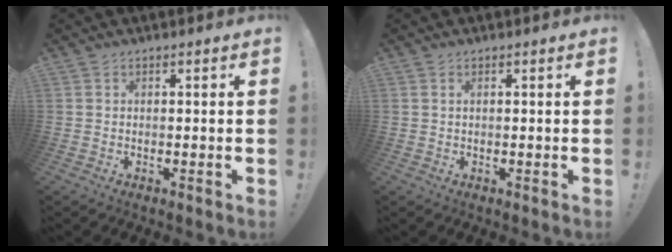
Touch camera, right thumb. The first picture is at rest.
{"total": 0.6, "force": [0.3, 0.1, 0.5], "torque": [-0.012, 0.002, 0.005]}